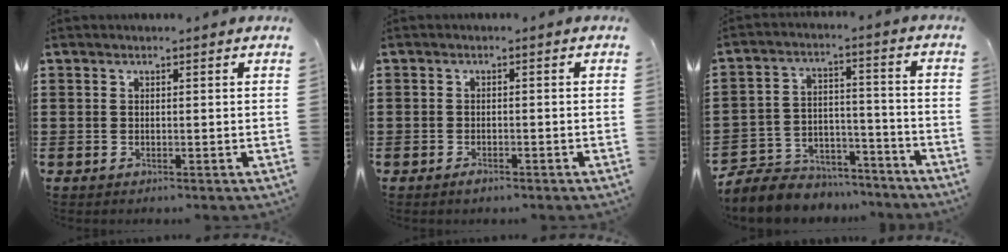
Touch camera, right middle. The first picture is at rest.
{"total": 1.2, "force": [-1.0, 0.6, 0.3], "torque": [-0.007, 0.000, -0.021]}
{"total": 6.3, "force": [-5.9, 2.4, 0.1], "torque": [-0.013, 0.013, -0.119]}